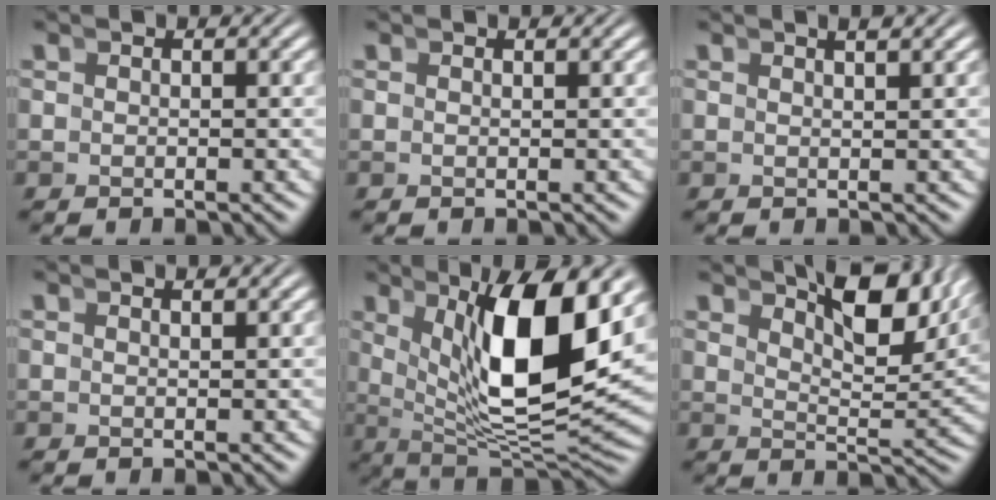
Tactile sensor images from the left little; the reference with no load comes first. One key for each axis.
{"total": 0.5, "fx": 0.2, "fy": -0.5, "fz": 0.0, "tx": 0.005, "ty": 0.002, "tz": 0.004}
{"total": 1.7, "fx": 1.1, "fy": -1.1, "fz": 0.6, "tx": 0.003, "ty": 0.005, "tz": 0.019}
{"total": 1.1, "fx": 0.5, "fy": -1.0, "fz": 0.1, "tx": 0.010, "ty": 0.002, "tz": 0.011}
{"total": 13.0, "fx": 2.8, "fy": 5.1, "fz": 11.6, "tx": -0.172, "ty": -0.008, "tz": 0.056}
{"total": 7.2, "fx": 5.0, "fy": 1.0, "fz": 5.0, "tx": -0.057, "ty": 0.006, "tz": 0.075}